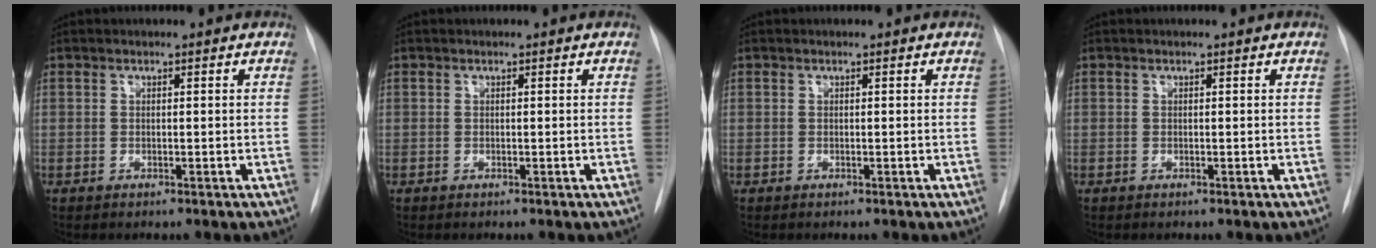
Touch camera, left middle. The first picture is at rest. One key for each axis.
{"total": 0.0}
{"total": 0.0}
{"total": 0.0}